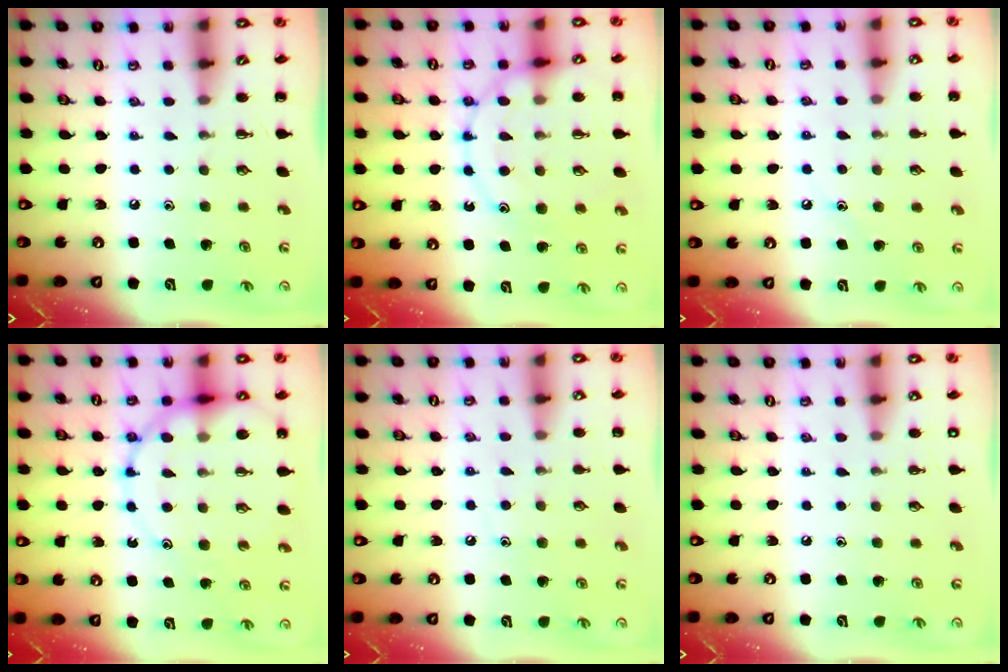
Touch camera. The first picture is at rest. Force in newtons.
{"total": 13.8, "press": 13.7, "slide": 1.7}
{"total": 6.4, "press": 6.3, "slide": 1.4}
{"total": 18.6, "press": 18.2, "slide": 4.0}
{"total": 7.4, "press": 7.2, "slide": 1.8}
{"total": 2.3, "press": 2.2, "slide": 0.7}